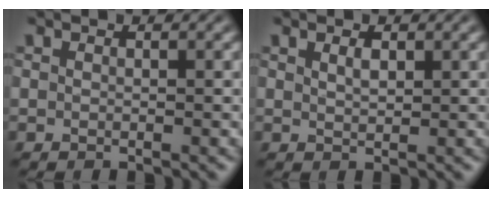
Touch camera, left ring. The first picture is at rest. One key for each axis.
{"total": 1.0, "fx": 0.7, "fy": 0.4, "fz": 0.7, "tx": -0.015, "ty": 0.000, "tz": 0.014}